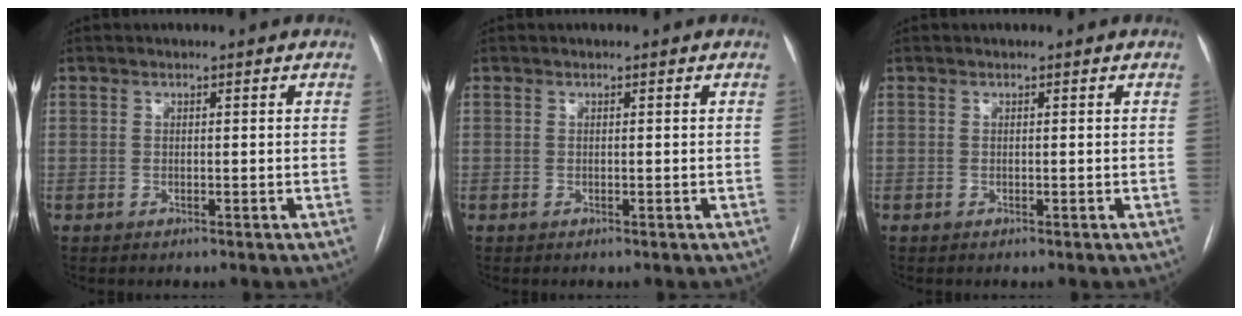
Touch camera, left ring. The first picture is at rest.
{"total": 0.0}
{"total": 0.0}